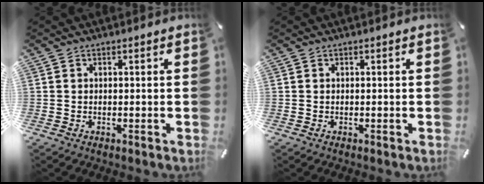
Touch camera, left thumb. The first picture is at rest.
{"total": 0.0}